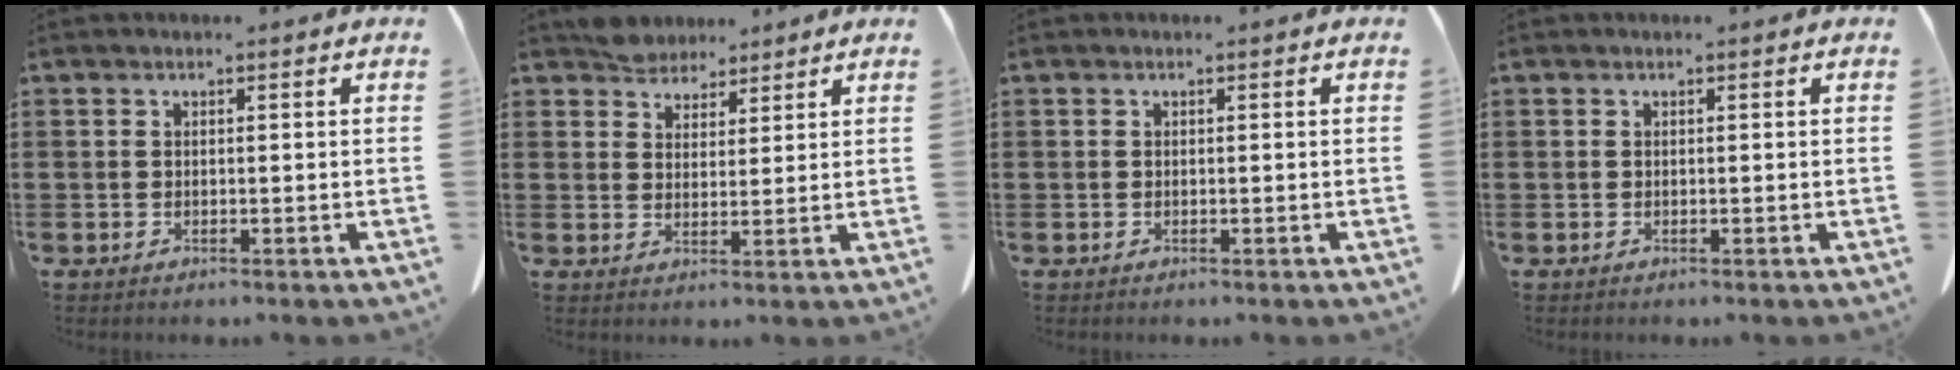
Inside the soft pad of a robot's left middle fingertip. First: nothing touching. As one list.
[{"total": 4.3, "force": [3.9, 1.6, 0.1], "torque": [-0.016, -0.003, 0.078]}, {"total": 0.0}, {"total": 0.0}]